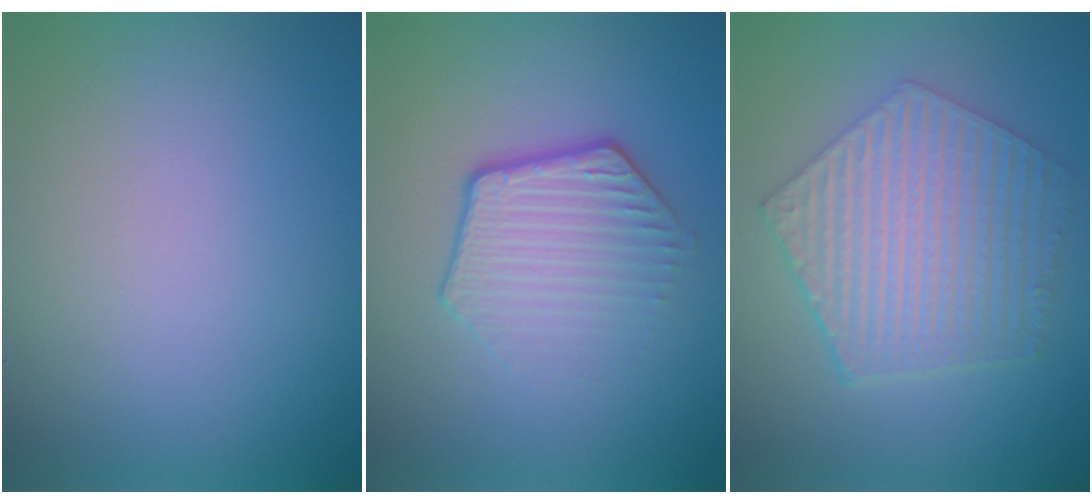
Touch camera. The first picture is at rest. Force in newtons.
{"total": 4.1, "press": 3.0, "slide": 2.8}
{"total": 6.8, "press": 5.0, "slide": 4.6}